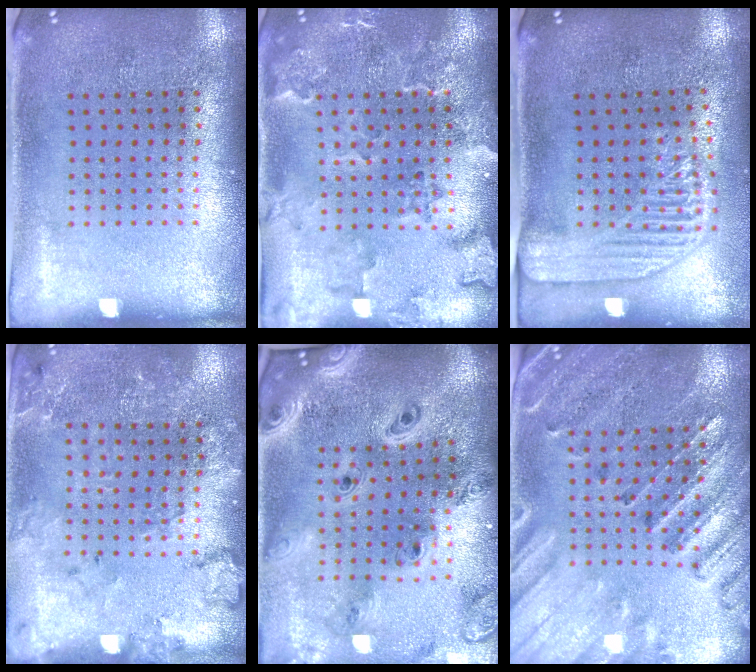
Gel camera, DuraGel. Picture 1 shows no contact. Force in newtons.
{"total": 2.5, "press": 2.2, "slide": 1.1}
{"total": 2.2, "press": 1.9, "slide": 1.2}
{"total": 1.8, "press": 1.8, "slide": 0.3}
{"total": 3.4, "press": 2.8, "slide": 2.0}
{"total": 2.9, "press": 2.6, "slide": 1.1}